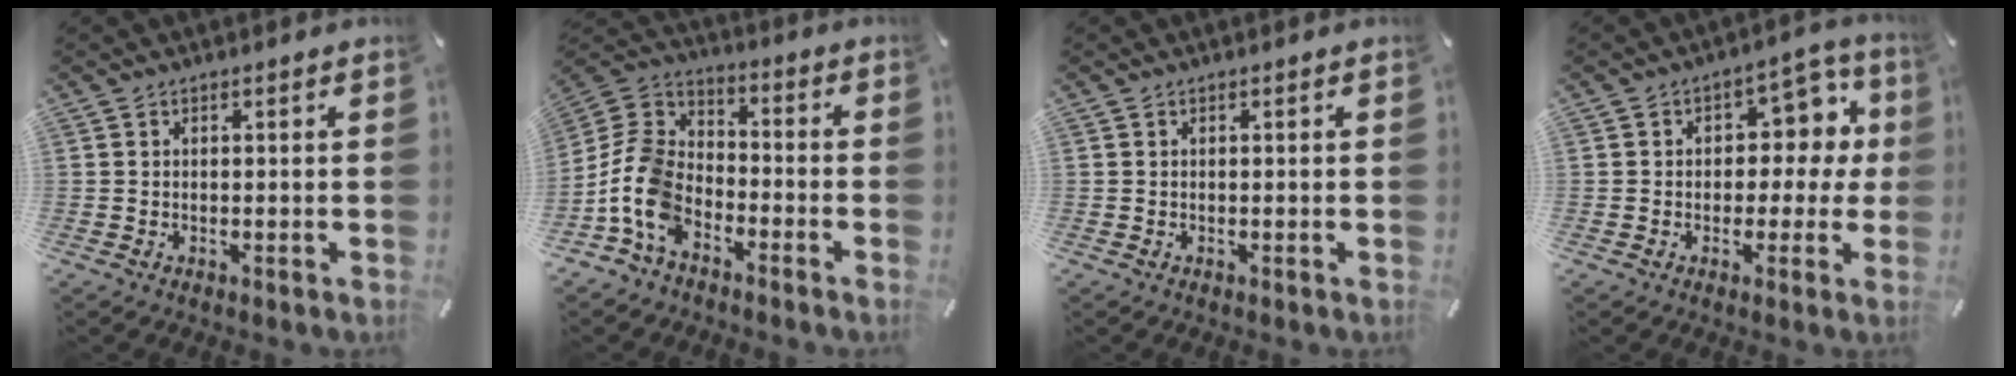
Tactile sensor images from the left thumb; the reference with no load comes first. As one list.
[{"total": 11.6, "force": [-6.7, 7.6, 5.5], "torque": [-0.139, 0.025, -0.132]}, {"total": 0.0}, {"total": 9.6, "force": [1.7, 7.1, 6.2], "torque": [-0.070, -0.008, 0.026]}]